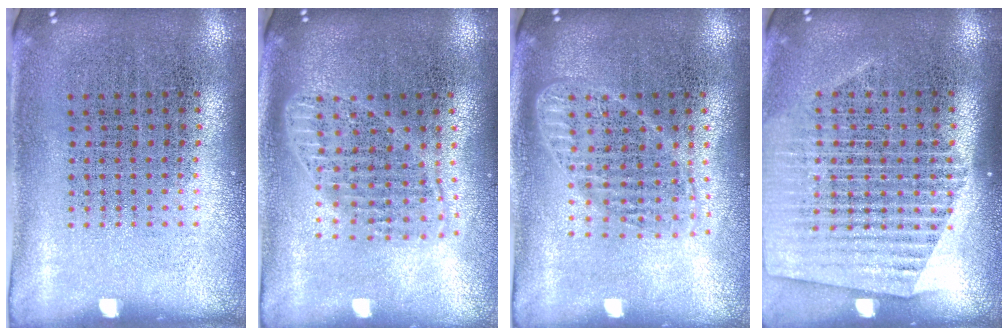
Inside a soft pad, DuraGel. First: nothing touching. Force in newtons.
{"total": 1.7, "press": 1.4, "slide": 0.9}
{"total": 1.8, "press": 1.6, "slide": 0.9}
{"total": 1.6, "press": 1.6, "slide": 0.5}